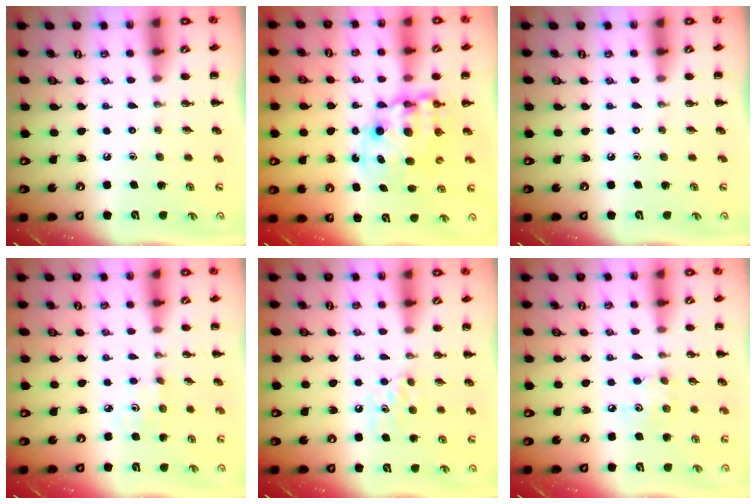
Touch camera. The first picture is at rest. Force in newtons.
{"total": 10.9, "press": 10.5, "slide": 2.9}
{"total": 0.0}
{"total": 2.7, "press": 2.7, "slide": 0.5}
{"total": 6.0, "press": 5.8, "slide": 1.5}
{"total": 4.6, "press": 4.6, "slide": 0.8}